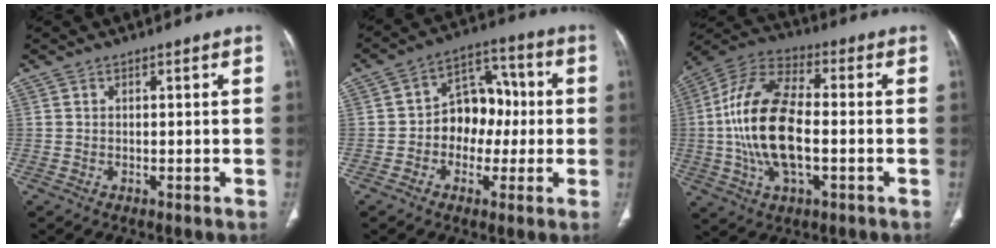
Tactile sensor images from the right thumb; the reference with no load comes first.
{"total": 11.0, "force": [-0.8, 8.4, 7.1], "torque": [-0.062, 0.042, -0.021]}
{"total": 18.5, "force": [-1.6, 8.7, 16.2], "torque": [-0.329, 0.022, -0.032]}